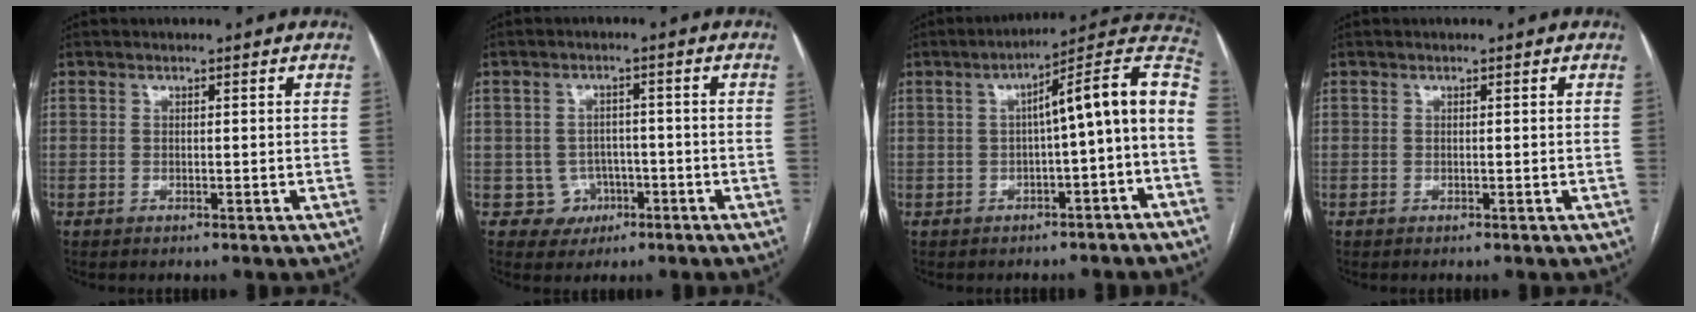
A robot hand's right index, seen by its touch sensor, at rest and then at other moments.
{"total": 4.2, "force": [-1.5, 4.0, 0.0], "torque": [0.015, 0.016, -0.015]}
{"total": 12.6, "force": [-0.9, 1.1, 12.6], "torque": [-0.171, 0.044, -0.016]}
{"total": 0.0}